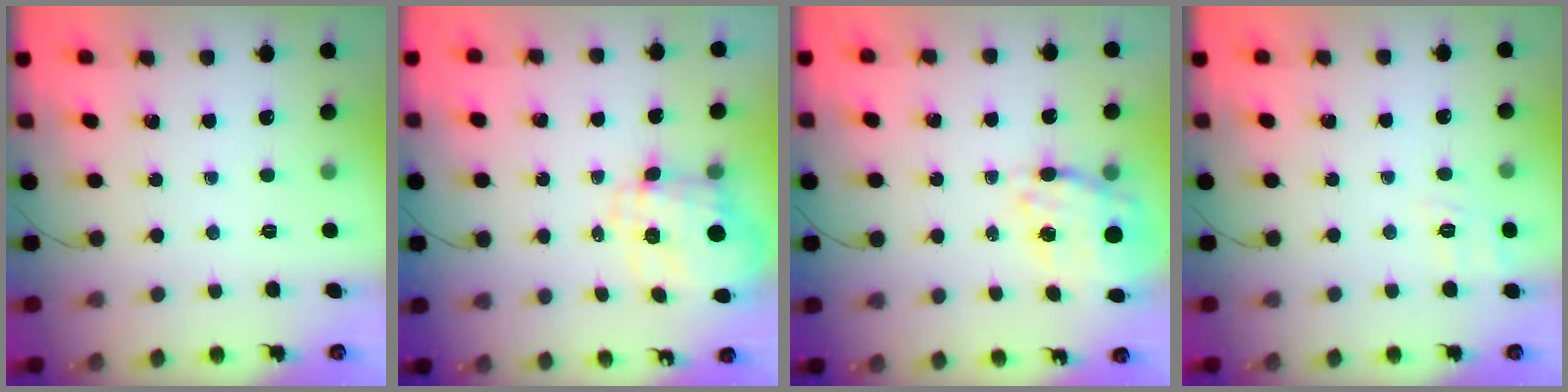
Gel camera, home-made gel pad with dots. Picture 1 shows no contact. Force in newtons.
{"total": 4.2, "press": 3.8, "slide": 1.8}
{"total": 8.6, "press": 7.7, "slide": 3.8}
{"total": 3.4, "press": 3.0, "slide": 1.7}